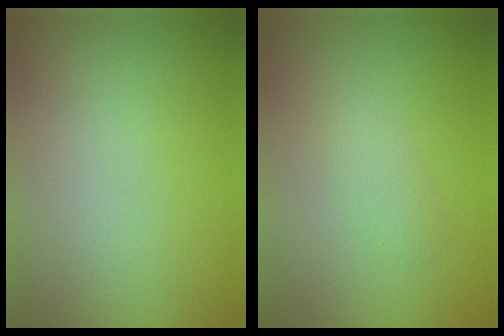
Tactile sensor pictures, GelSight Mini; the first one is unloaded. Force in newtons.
{"total": 1.5, "press": 1.5, "slide": 0.1}